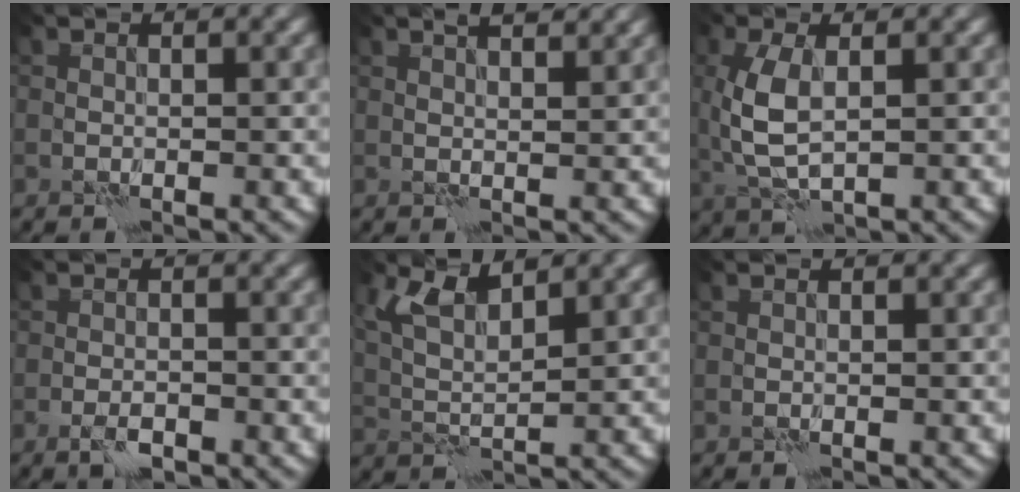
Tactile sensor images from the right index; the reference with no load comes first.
{"total": 3.5, "force": [2.5, 1.0, 2.1], "torque": [-0.022, 0.011, 0.020]}
{"total": 5.0, "force": [0.4, 2.4, 4.3], "torque": [-0.107, 0.003, 0.012]}
{"total": 1.6, "force": [-1.1, 0.4, 1.1], "torque": [-0.021, 0.003, -0.021]}
{"total": 4.2, "force": [2.4, 1.5, 3.0], "torque": [-0.070, 0.002, 0.049]}
{"total": 0.0}